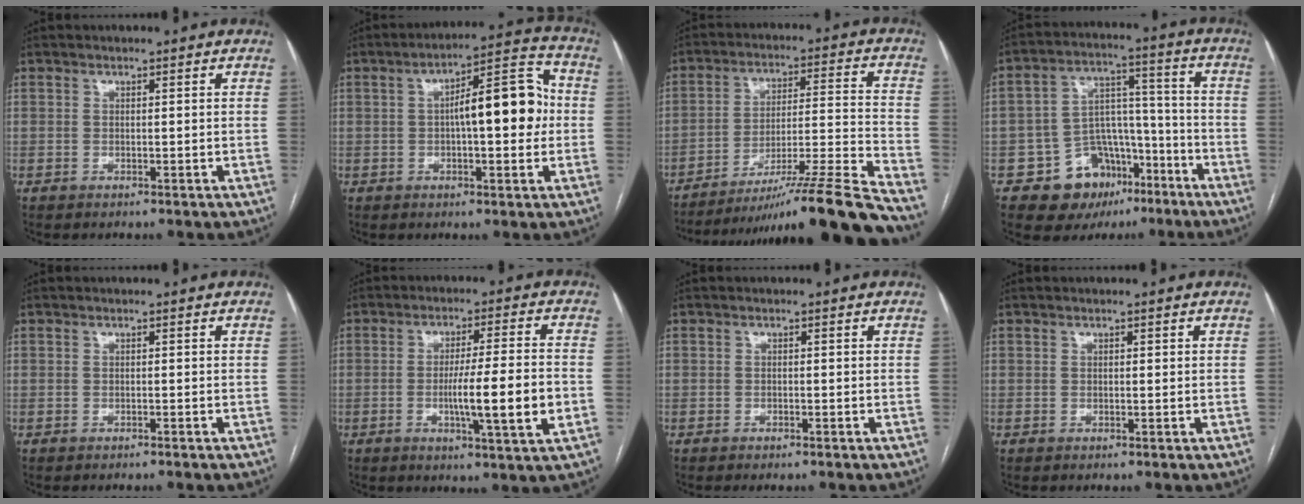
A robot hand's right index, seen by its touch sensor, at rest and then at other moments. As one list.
[{"total": 11.8, "force": [0.3, 3.1, 11.4], "torque": [-0.172, 0.034, 0.005]}, {"total": 22.4, "force": [-19.2, -2.8, 11.2], "torque": [-0.128, -0.013, -0.298]}, {"total": 11.7, "force": [-6.8, 8.4, 4.5], "torque": [-0.056, 0.049, -0.099]}, {"total": 0.5, "force": [-0.5, -0.1, 0.2], "torque": [-0.005, 0.000, -0.010]}, {"total": 10.7, "force": [-2.3, -0.2, 10.4], "torque": [-0.170, -0.009, -0.040]}, {"total": 1.0, "force": [-0.8, 0.1, 0.5], "torque": [-0.011, -0.002, -0.011]}, {"total": 0.0}]